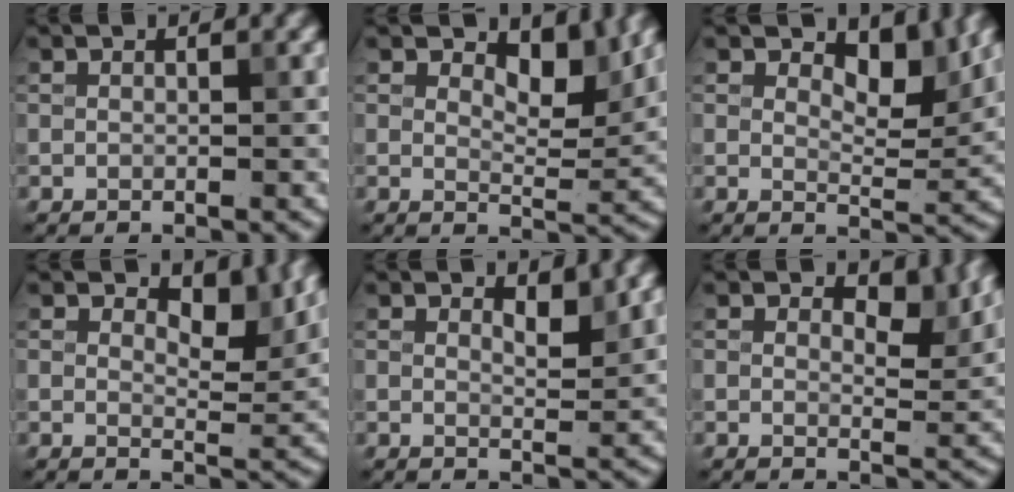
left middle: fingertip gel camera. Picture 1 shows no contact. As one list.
[{"total": 4.1, "force": [2.6, 1.7, 2.7], "torque": [-0.040, -0.009, 0.034]}, {"total": 4.5, "force": [2.8, 2.0, 2.9], "torque": [-0.043, -0.009, 0.036]}, {"total": 3.8, "force": [2.4, 1.7, 2.4], "torque": [-0.035, -0.007, 0.030]}, {"total": 1.6, "force": [1.2, 0.3, 1.0], "torque": [-0.016, -0.005, 0.018]}, {"total": 3.0, "force": [1.8, 1.5, 1.9], "torque": [-0.028, -0.006, 0.024]}]